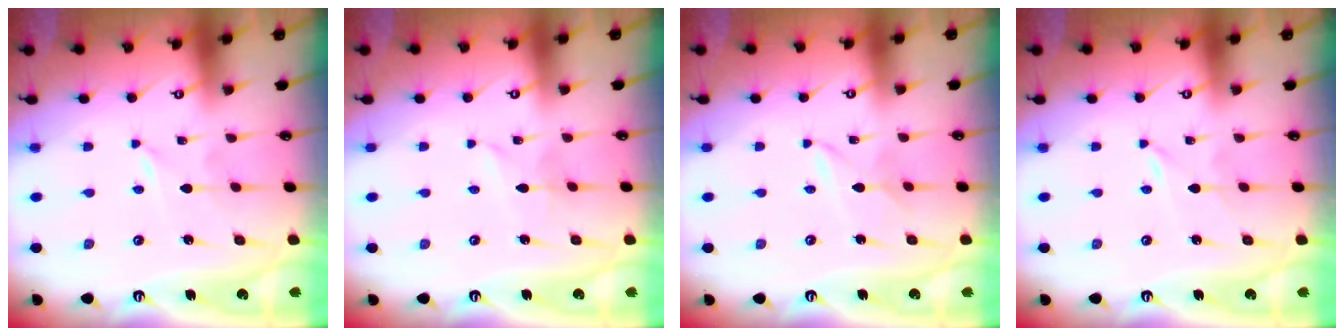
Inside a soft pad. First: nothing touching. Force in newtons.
{"total": 1.5, "press": 1.4, "slide": 0.2}
{"total": 1.8, "press": 1.7, "slide": 0.3}
{"total": 0.0}